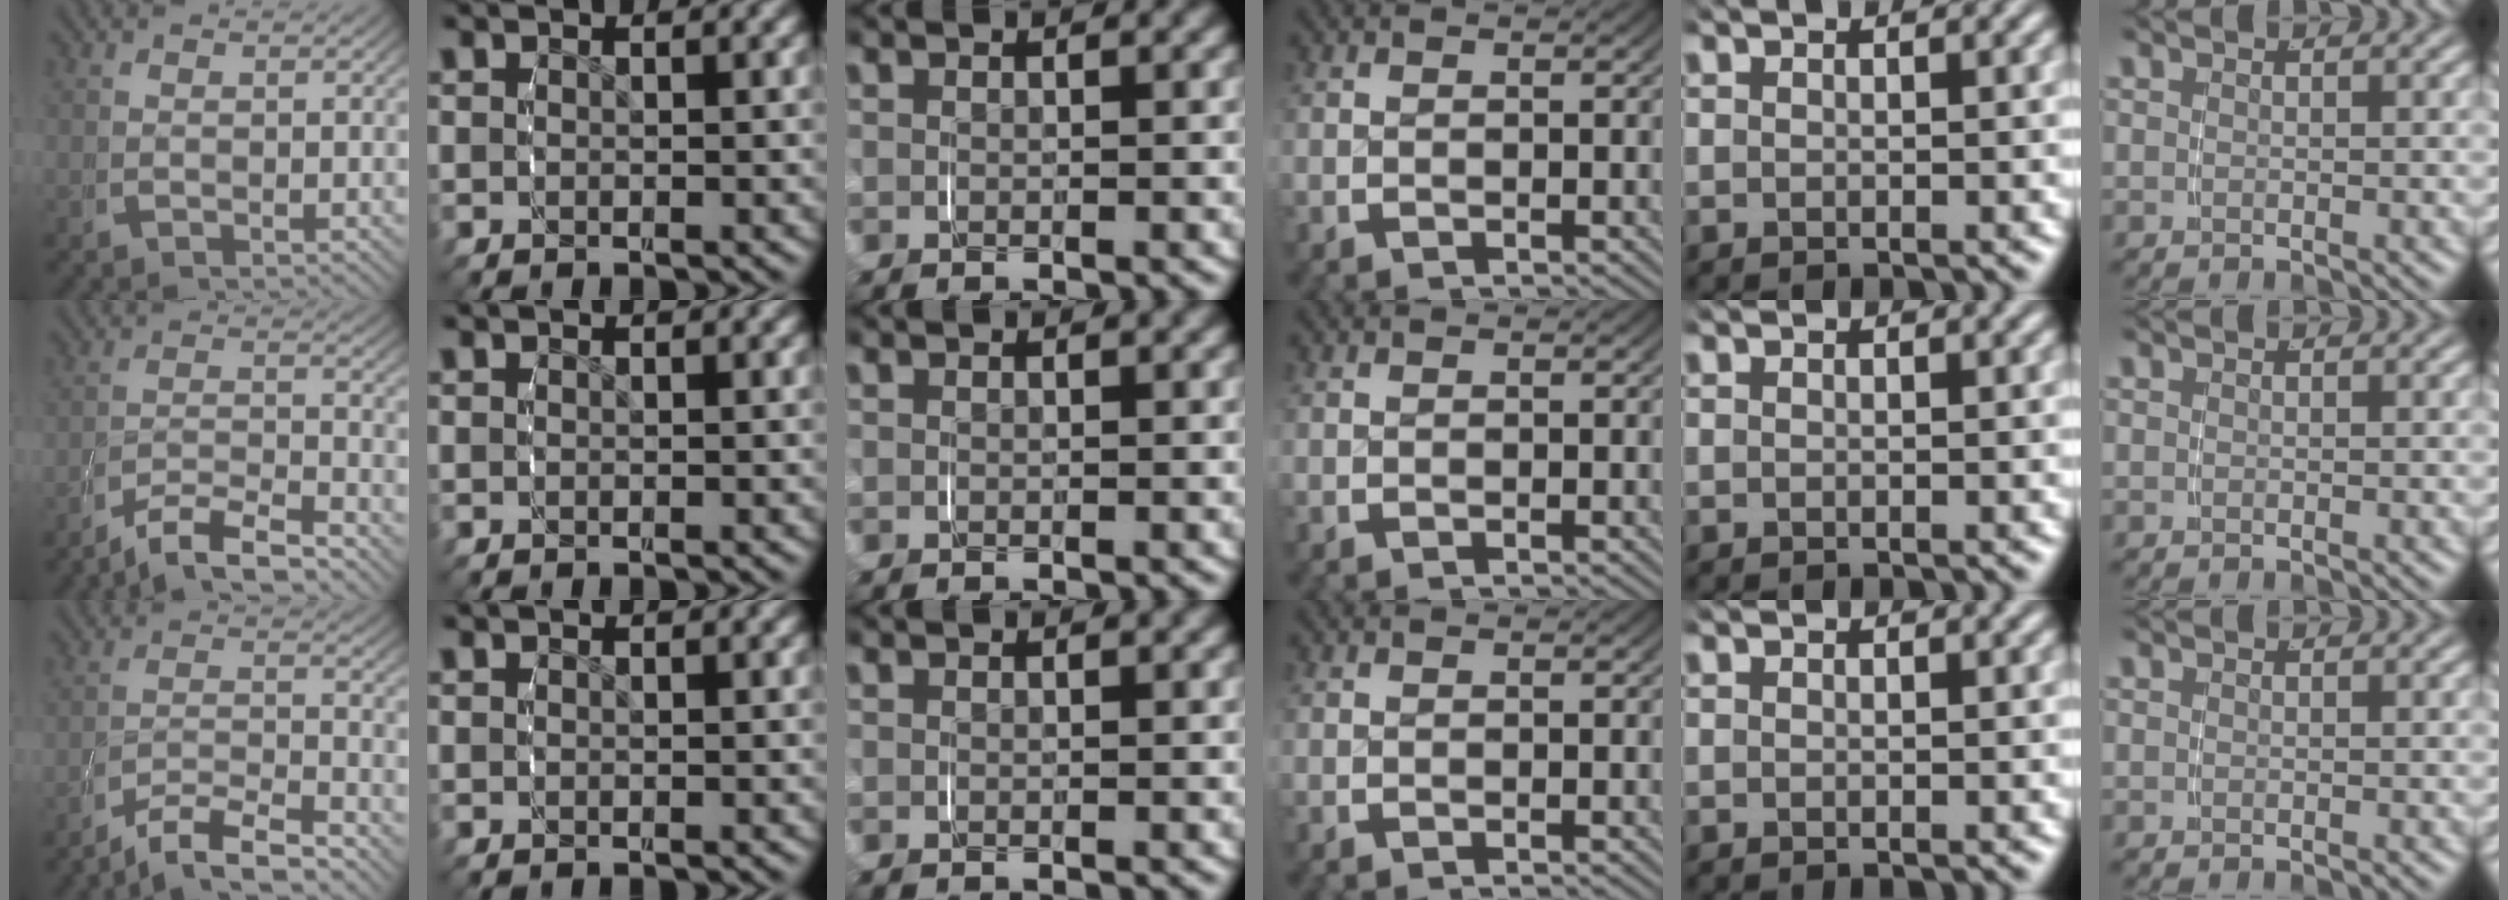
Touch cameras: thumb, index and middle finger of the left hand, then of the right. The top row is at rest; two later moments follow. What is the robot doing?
{"motion": "grasp_and_lifting", "object": "measuring cup"}